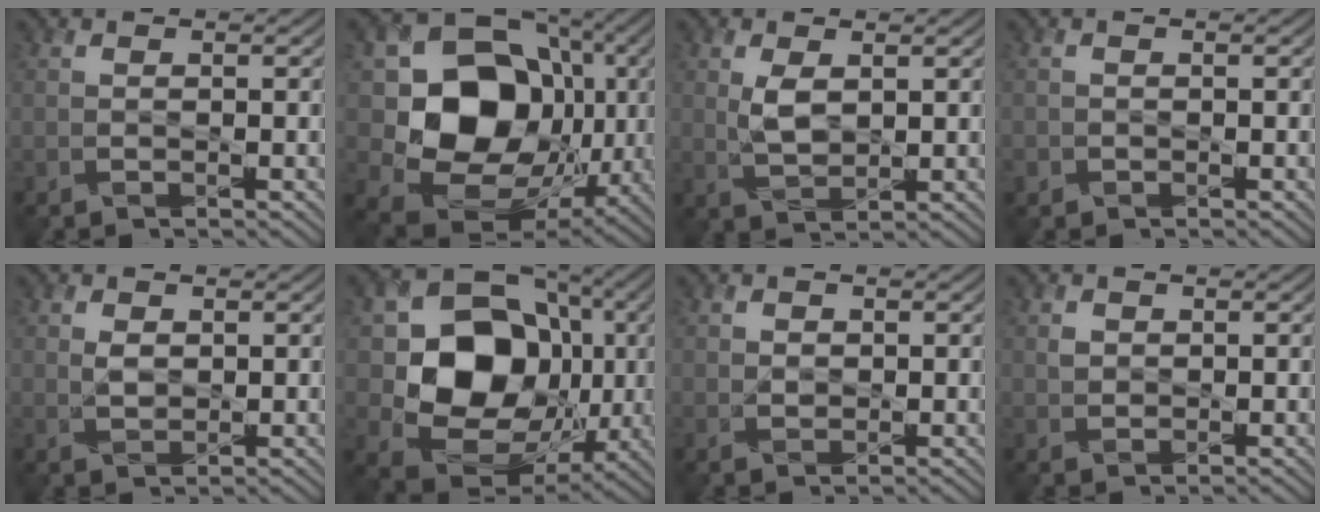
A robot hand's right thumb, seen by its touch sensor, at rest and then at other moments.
{"total": 16.6, "force": [0.5, 13.7, 9.4], "torque": [-0.174, -0.038, 0.013]}
{"total": 3.6, "force": [1.0, 2.0, 2.8], "torque": [-0.066, -0.004, 0.024]}
{"total": 0.8, "force": [-0.5, 0.7, 0.1], "torque": [-0.001, -0.005, -0.012]}
{"total": 1.9, "force": [0.6, 1.3, 1.2], "torque": [-0.029, -0.002, 0.013]}
{"total": 14.9, "force": [0.3, 12.2, 8.5], "torque": [-0.145, -0.022, 0.000]}
{"total": 1.3, "force": [0.4, 1.1, 0.5], "torque": [-0.012, -0.003, 0.006]}
{"total": 1.2, "force": [0.5, 1.0, 0.4], "torque": [-0.010, -0.002, 0.010]}